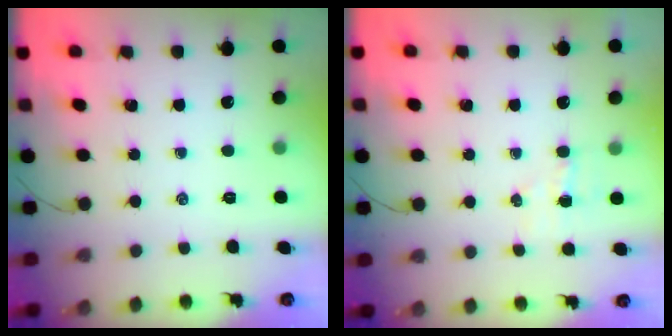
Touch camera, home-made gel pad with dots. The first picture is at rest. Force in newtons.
{"total": 3.7, "press": 3.6, "slide": 0.8}